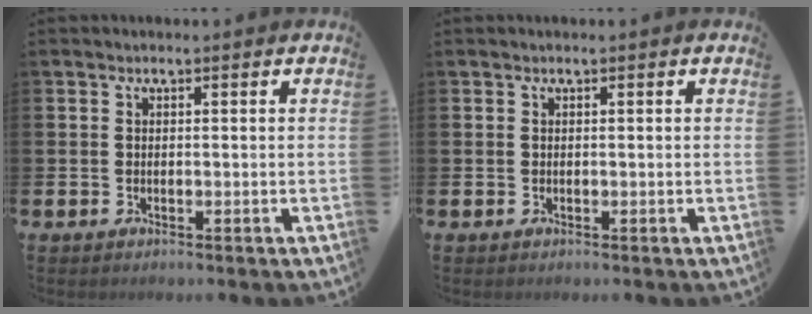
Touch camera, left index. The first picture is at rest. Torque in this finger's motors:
{"motor_torque": [0.92, -1.22, 0.31, 0.04]}